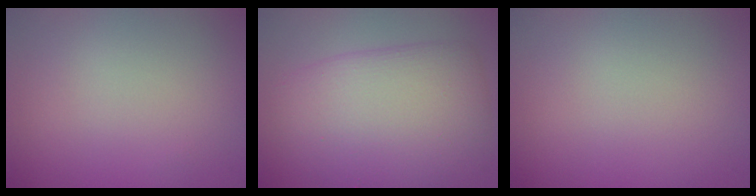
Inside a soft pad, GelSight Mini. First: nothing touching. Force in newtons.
{"total": 7.9, "press": 7.9, "slide": 0.2}
{"total": 0.0}